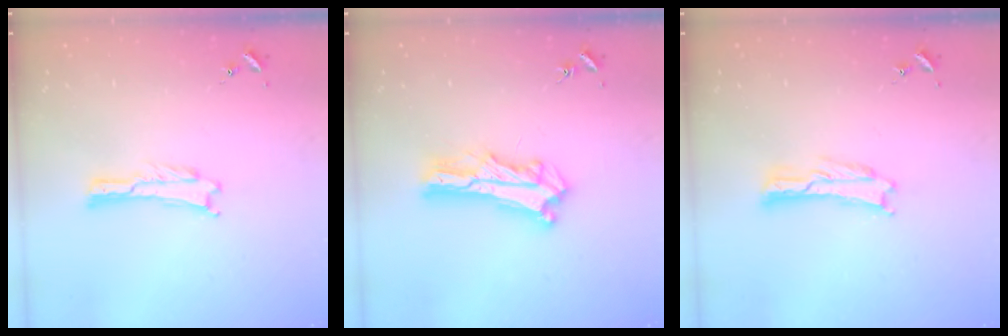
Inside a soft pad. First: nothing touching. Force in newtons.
{"total": 8.1, "press": 8.1, "slide": 0.5}
{"total": 0.0}